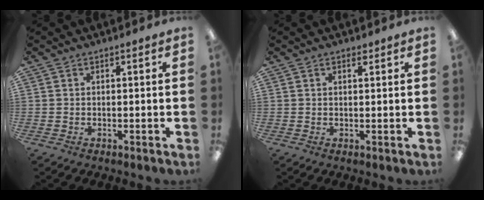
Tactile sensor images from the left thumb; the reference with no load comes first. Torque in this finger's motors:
{"motor_torque": [0.05, 0.13, -0.21, -0.19, -0.02]}